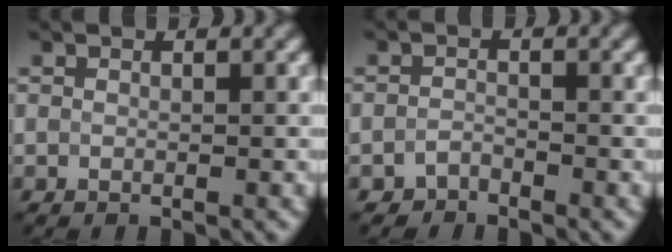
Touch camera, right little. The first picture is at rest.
{"total": 1.8, "force": [-1.5, -0.2, -0.9], "torque": [0.009, 0.002, -0.024]}